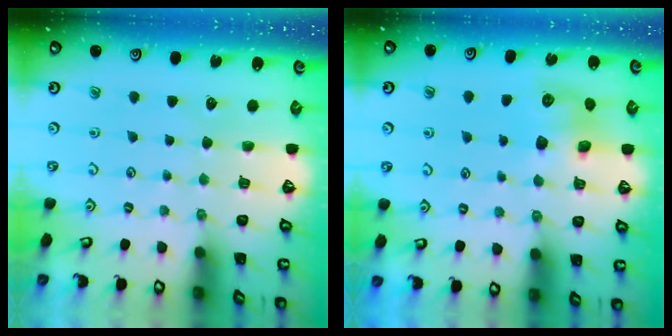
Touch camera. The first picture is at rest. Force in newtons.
{"total": 7.4, "press": 7.4, "slide": 0.2}